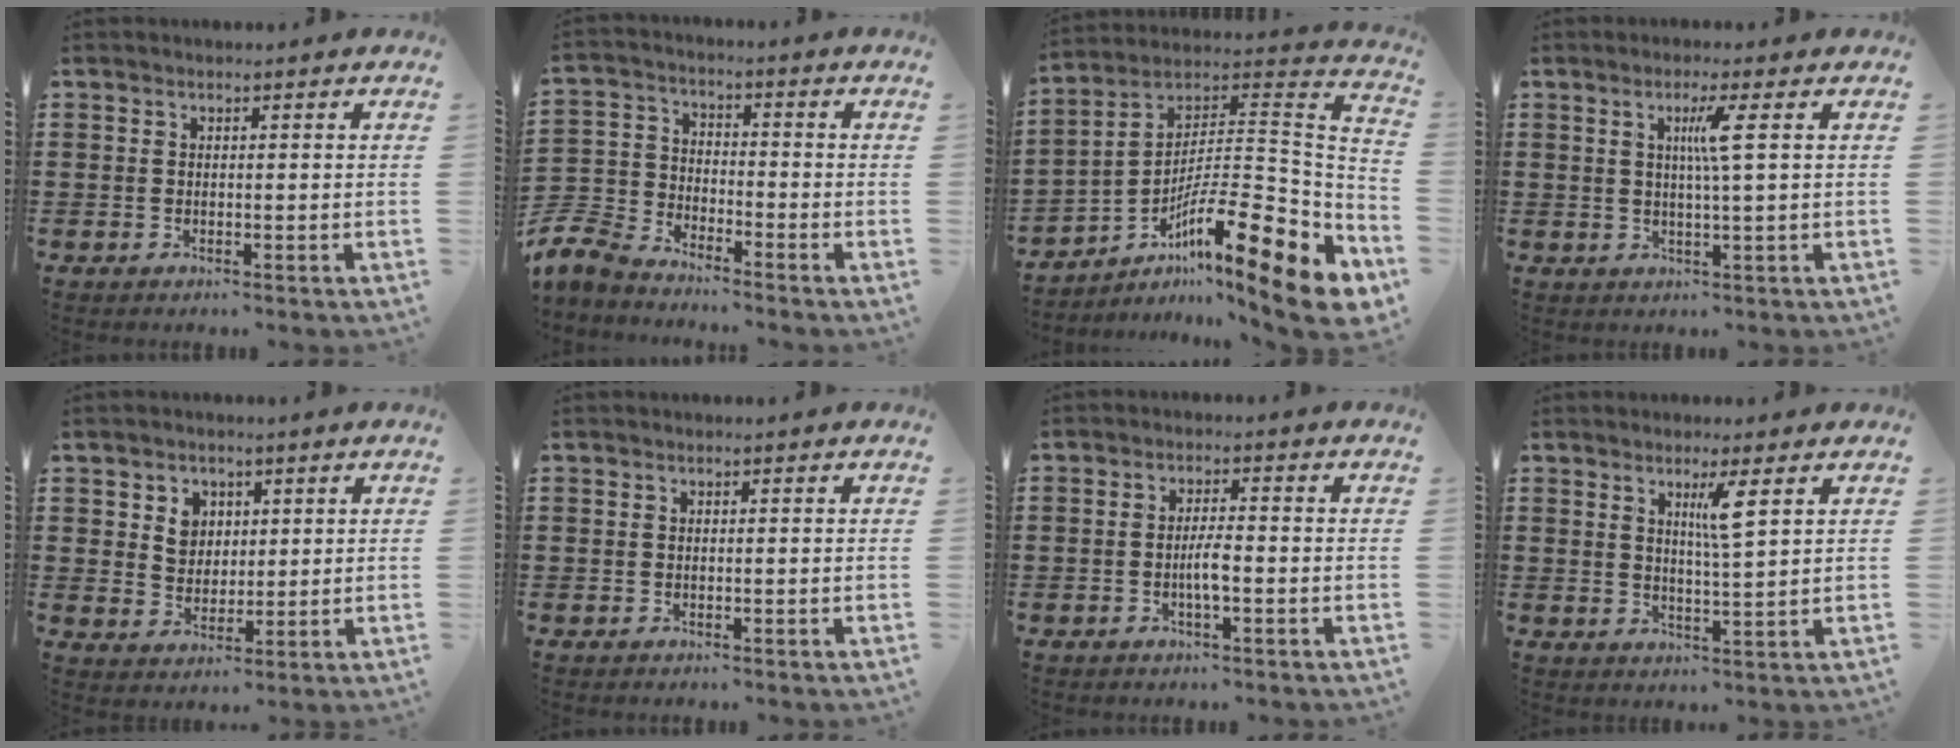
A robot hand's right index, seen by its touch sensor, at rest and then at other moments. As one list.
[{"total": 6.7, "force": [-6.4, 1.5, 1.3], "torque": [-0.060, -0.002, -0.138]}, {"total": 16.6, "force": [-9.0, 3.3, 13.5], "torque": [-0.199, -0.006, -0.170]}, {"total": 4.1, "force": [0.9, -0.5, 3.9], "torque": [-0.078, -0.005, 0.010]}, {"total": 4.5, "force": [1.7, 3.8, 1.7], "torque": [-0.041, 0.010, 0.027]}, {"total": 0.0}, {"total": 3.3, "force": [-1.0, 0.6, 3.1], "torque": [-0.071, -0.002, -0.023]}, {"total": 4.1, "force": [1.9, 0.0, 3.6], "torque": [-0.069, -0.006, 0.028]}]